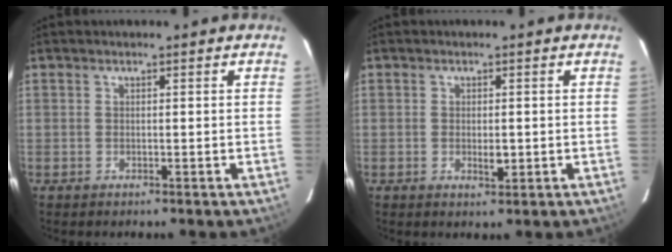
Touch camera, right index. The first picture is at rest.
{"total": 2.2, "force": [-0.4, 1.0, 1.9], "torque": [-0.034, -0.002, -0.001]}